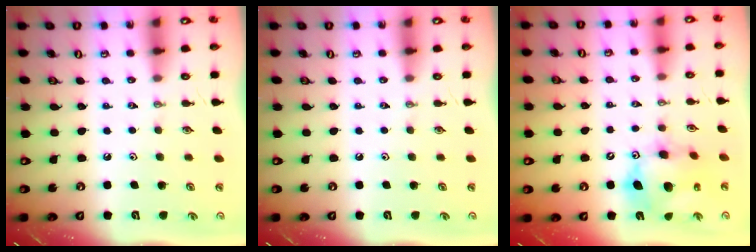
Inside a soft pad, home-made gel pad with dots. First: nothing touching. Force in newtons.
{"total": 0.0}
{"total": 13.2, "press": 13.1, "slide": 1.4}